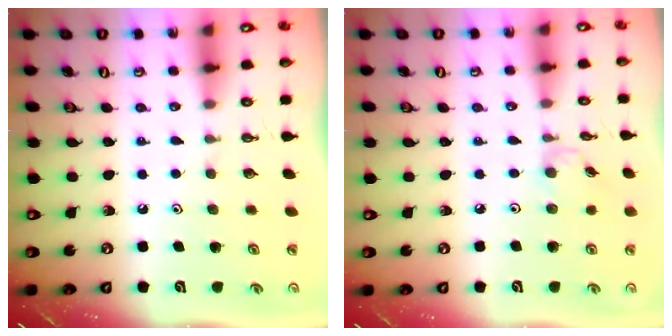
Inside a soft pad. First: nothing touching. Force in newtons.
{"total": 2.3, "press": 2.3, "slide": 0.3}